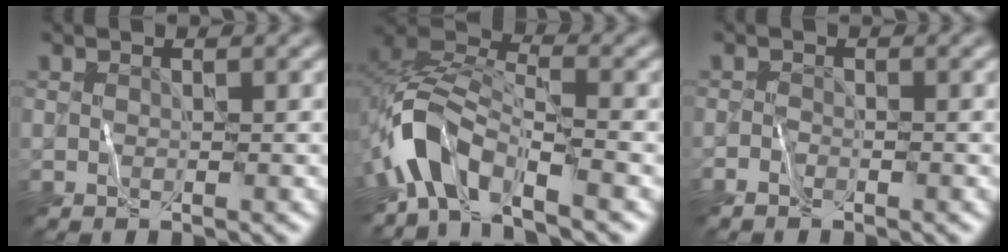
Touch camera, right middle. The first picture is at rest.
{"total": 5.7, "force": [-3.9, 2.2, 3.4], "torque": [-0.058, 0.007, -0.088]}
{"total": 0.9, "force": [-0.9, 0.3, 0.1], "torque": [-0.002, 0.005, -0.021]}